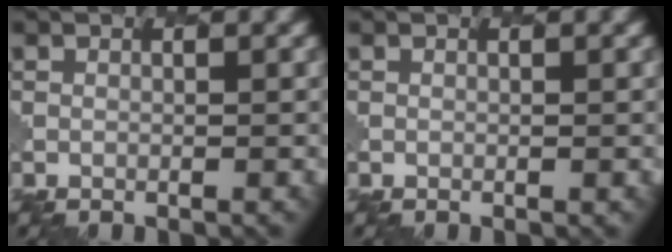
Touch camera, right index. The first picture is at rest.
{"total": 0.0}